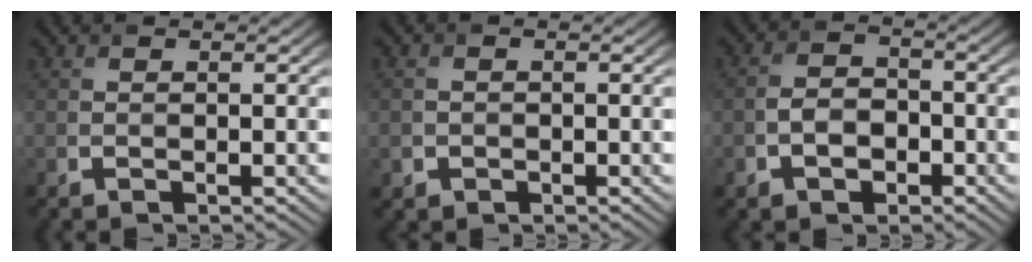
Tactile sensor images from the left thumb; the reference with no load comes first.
{"total": 1.6, "force": [-0.6, 1.5, 0.2], "torque": [0.003, -0.004, -0.012]}
{"total": 3.9, "force": [-1.9, 2.6, 2.2], "torque": [-0.042, 0.002, -0.042]}